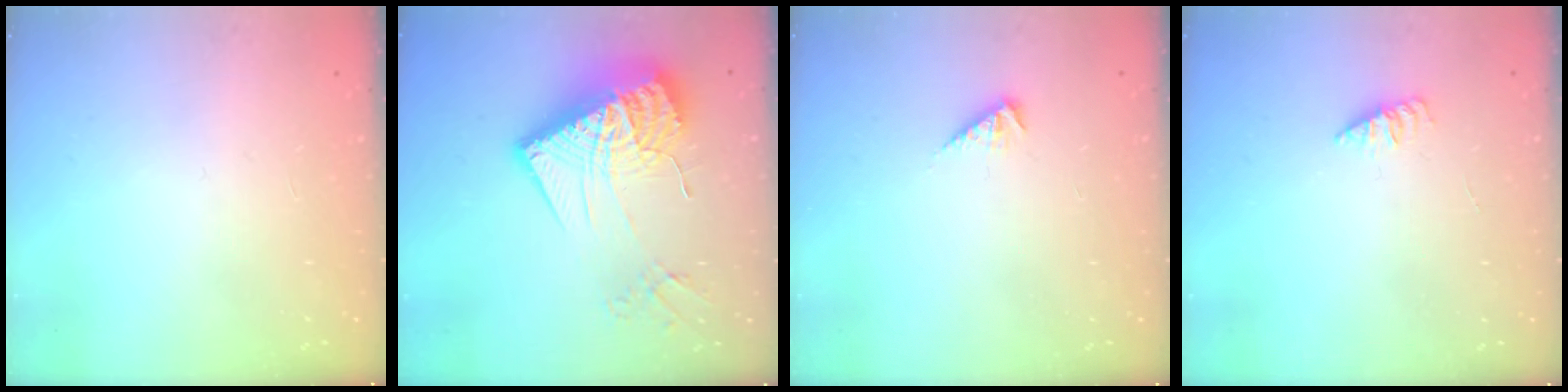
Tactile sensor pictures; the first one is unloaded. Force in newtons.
{"total": 23.4, "press": 23.3, "slide": 1.8}
{"total": 3.5, "press": 3.4, "slide": 0.6}
{"total": 1.8, "press": 1.8, "slide": 0.4}